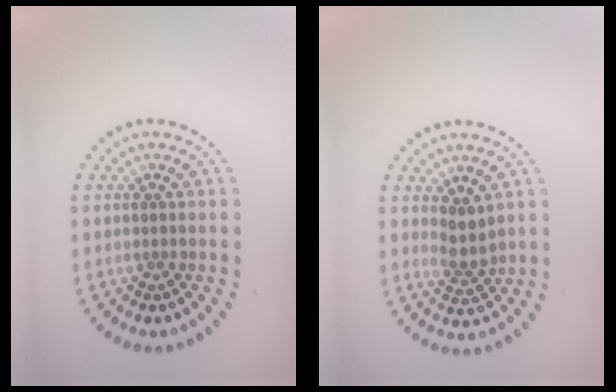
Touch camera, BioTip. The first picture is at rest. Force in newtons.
{"total": 2.1, "press": 1.7, "slide": 1.3}